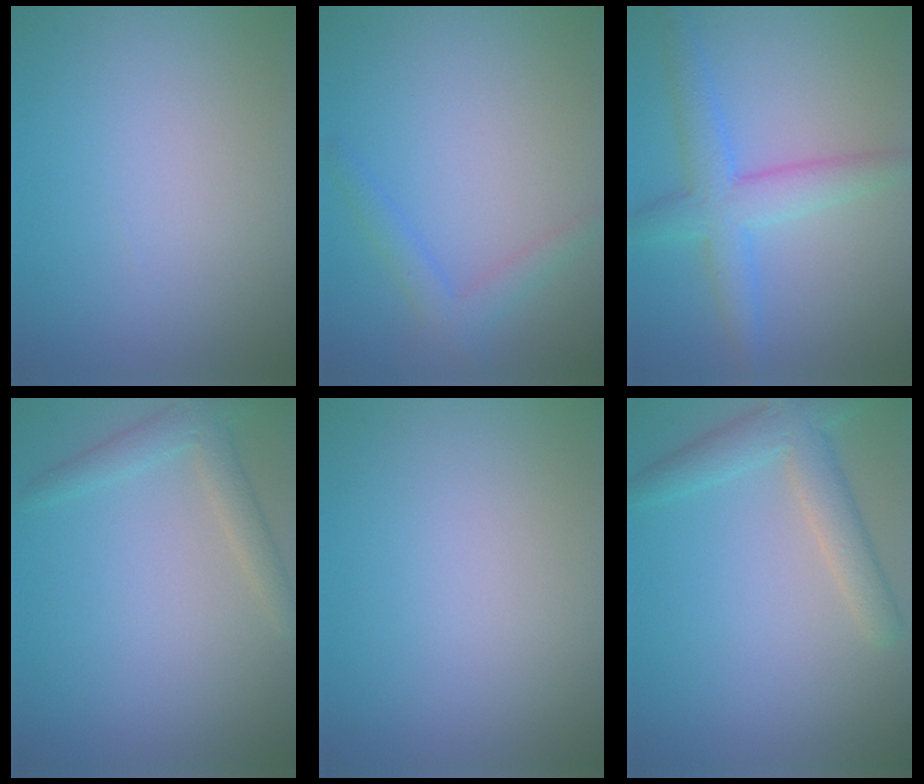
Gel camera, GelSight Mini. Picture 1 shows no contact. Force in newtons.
{"total": 2.2, "press": 2.2, "slide": 0.0}
{"total": 4.7, "press": 4.7, "slide": 0.3}
{"total": 2.5, "press": 2.5, "slide": 0.2}
{"total": 0.0}
{"total": 3.8, "press": 3.8, "slide": 0.2}